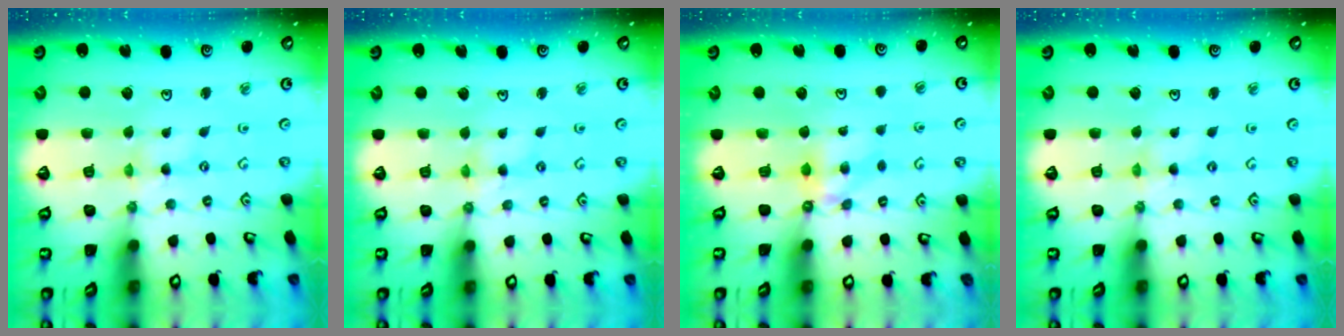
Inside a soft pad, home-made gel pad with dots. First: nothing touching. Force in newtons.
{"total": 2.3, "press": 2.2, "slide": 0.4}
{"total": 5.4, "press": 5.4, "slide": 0.4}
{"total": 0.0}